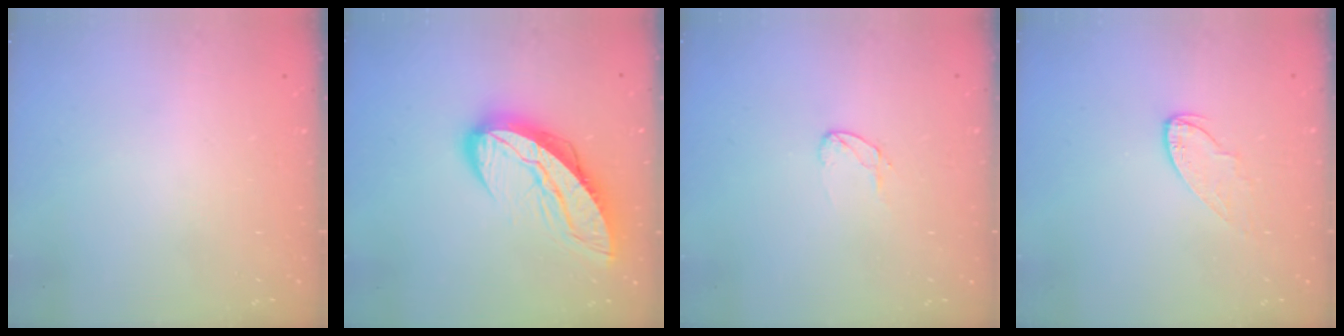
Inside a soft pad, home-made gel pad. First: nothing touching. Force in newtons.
{"total": 13.6, "press": 13.5, "slide": 1.2}
{"total": 4.8, "press": 4.7, "slide": 0.3}
{"total": 5.6, "press": 5.6, "slide": 0.1}